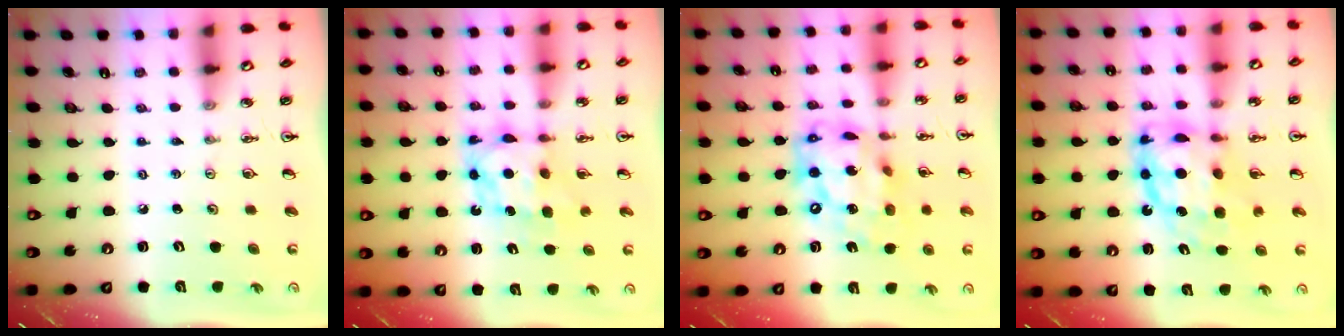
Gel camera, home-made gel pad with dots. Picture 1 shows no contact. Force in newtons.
{"total": 6.7, "press": 6.7, "slide": 0.4}
{"total": 18.7, "press": 18.6, "slide": 1.9}
{"total": 13.4, "press": 13.4, "slide": 1.2}